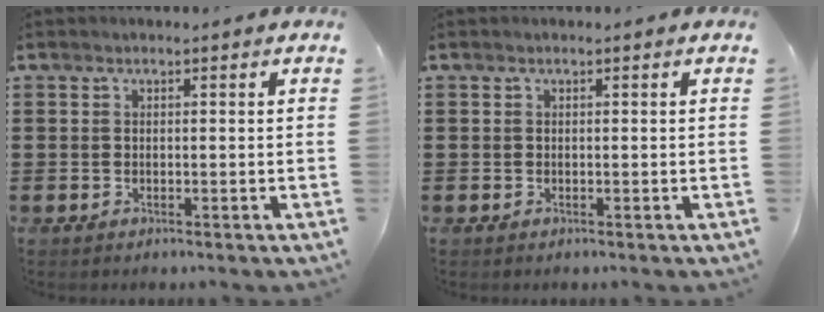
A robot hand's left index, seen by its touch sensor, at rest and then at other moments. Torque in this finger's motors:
{"motor_torque": [0.00, 0.00, 0.00, 0.00]}